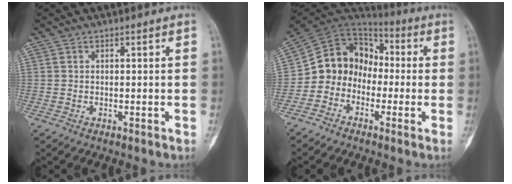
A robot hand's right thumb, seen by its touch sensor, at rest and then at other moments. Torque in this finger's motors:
{"motor_torque": [0.12, 0.15, 0.29, -0.22, 0.05]}